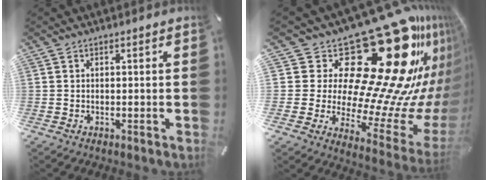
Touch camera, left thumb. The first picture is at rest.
{"total": 39.2, "force": [18.2, 17.7, 29.8], "torque": [-0.431, -0.230, 0.370]}